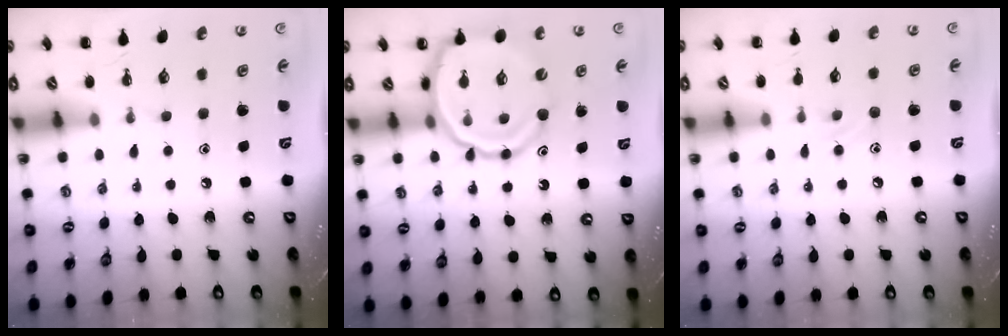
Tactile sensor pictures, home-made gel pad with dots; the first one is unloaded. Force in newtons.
{"total": 13.4, "press": 13.0, "slide": 3.0}
{"total": 5.2, "press": 5.0, "slide": 1.6}